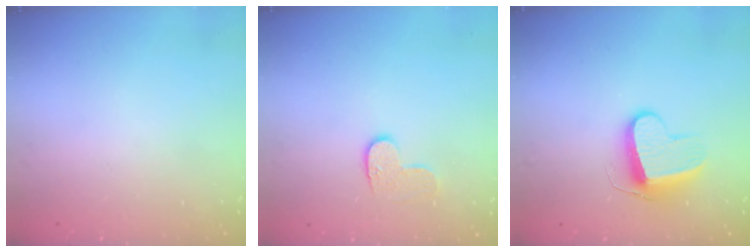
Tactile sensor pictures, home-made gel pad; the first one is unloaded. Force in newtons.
{"total": 6.2, "press": 6.2, "slide": 0.3}
{"total": 9.9, "press": 9.9, "slide": 0.6}